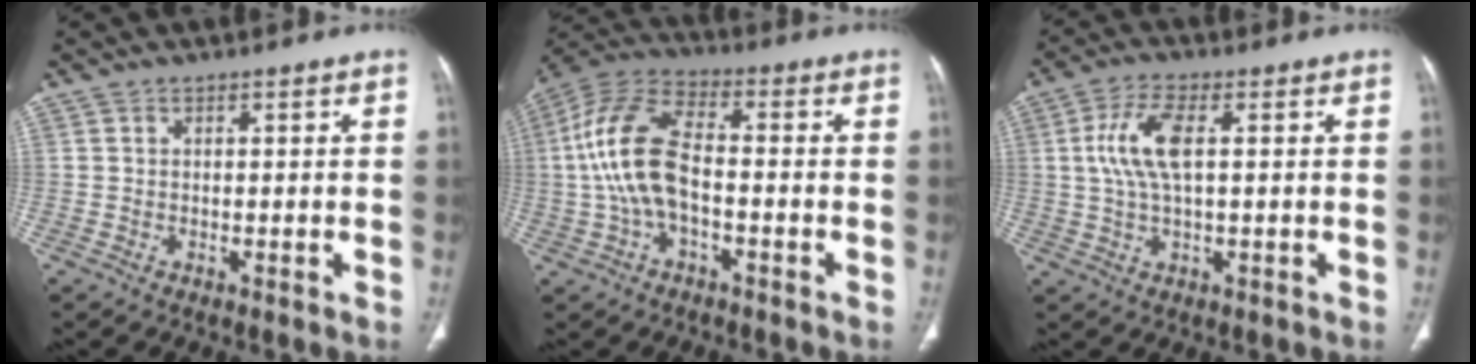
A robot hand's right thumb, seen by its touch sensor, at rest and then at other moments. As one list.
[{"total": 13.6, "force": [-1.4, 7.0, 11.6], "torque": [-0.248, 0.038, -0.029]}, {"total": 8.4, "force": [1.4, 3.2, 7.6], "torque": [-0.174, 0.010, 0.027]}]